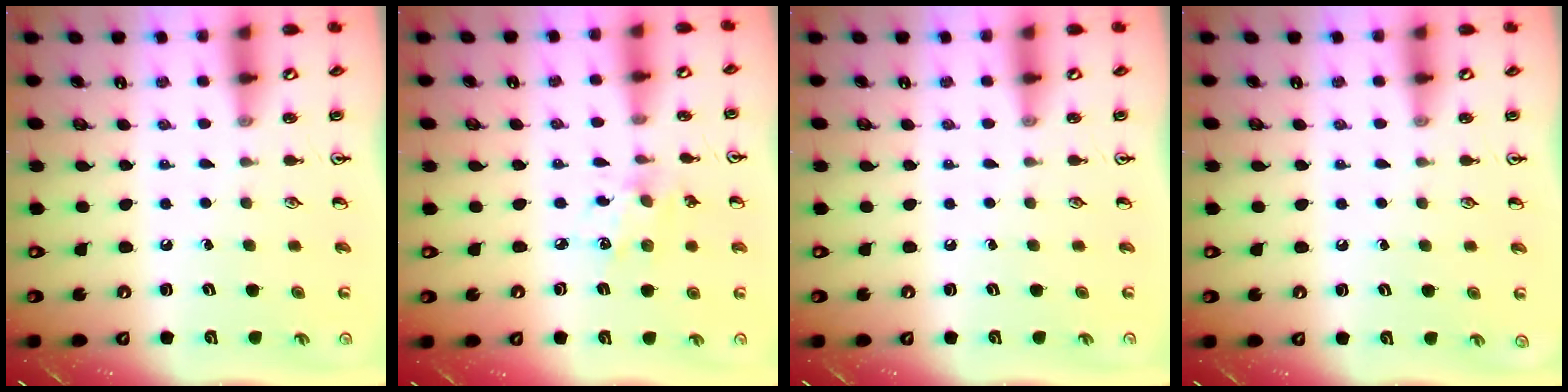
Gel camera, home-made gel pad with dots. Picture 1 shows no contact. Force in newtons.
{"total": 5.3, "press": 5.1, "slide": 1.4}
{"total": 0.0}
{"total": 0.0}